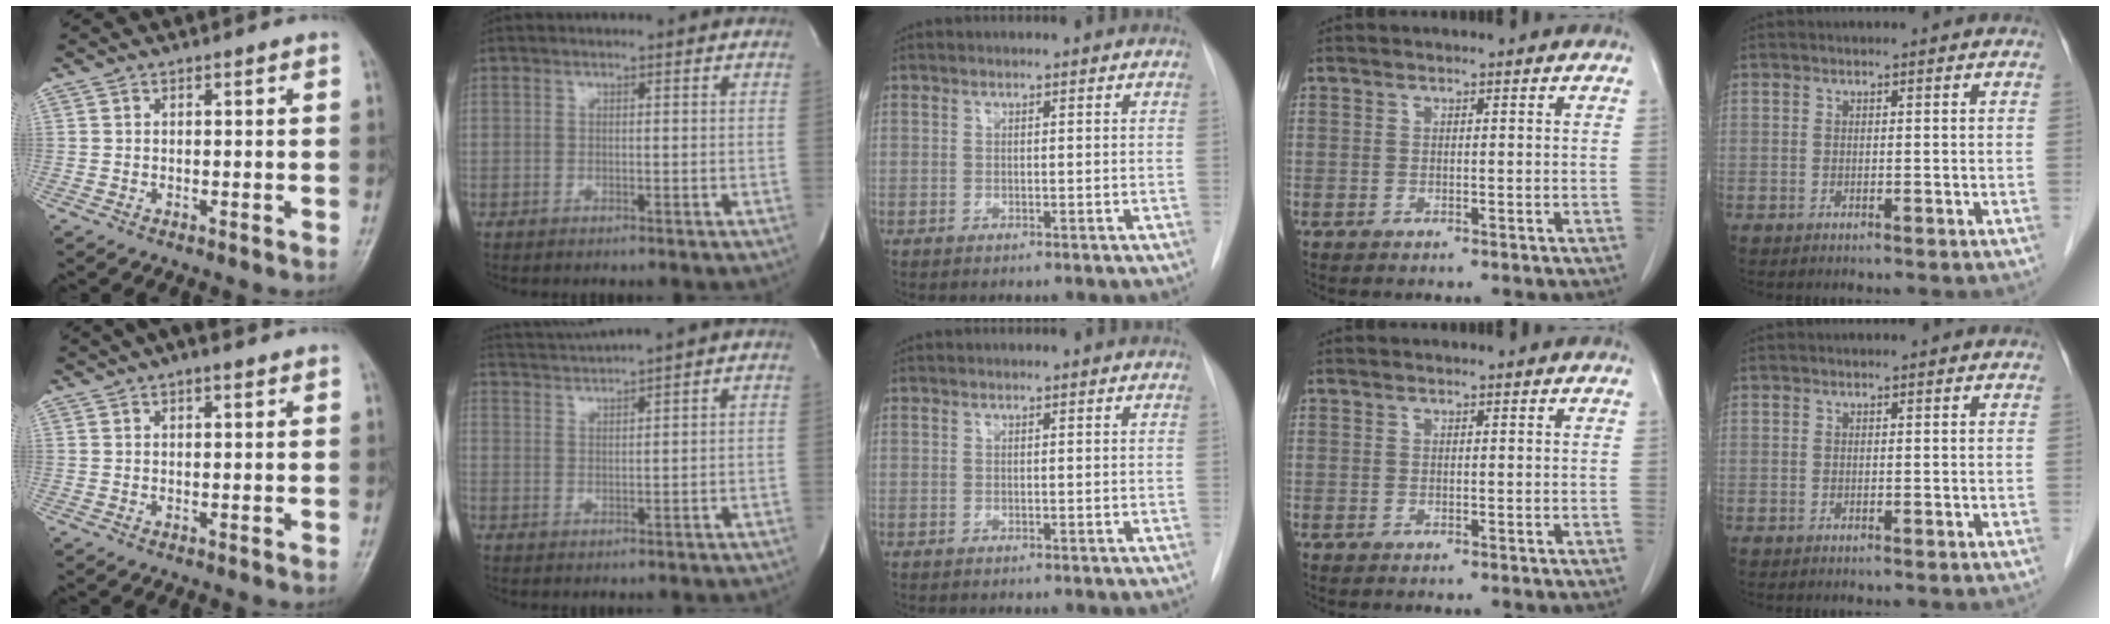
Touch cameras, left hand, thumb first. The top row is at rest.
{"thumb": {"total": 3.8, "force": [2.2, 1.5, 2.6], "torque": [-0.039, 0.013, 0.033]}, "index": {"total": 4.6, "force": [4.0, -2.1, 0.5], "torque": [-0.016, -0.007, 0.082]}}